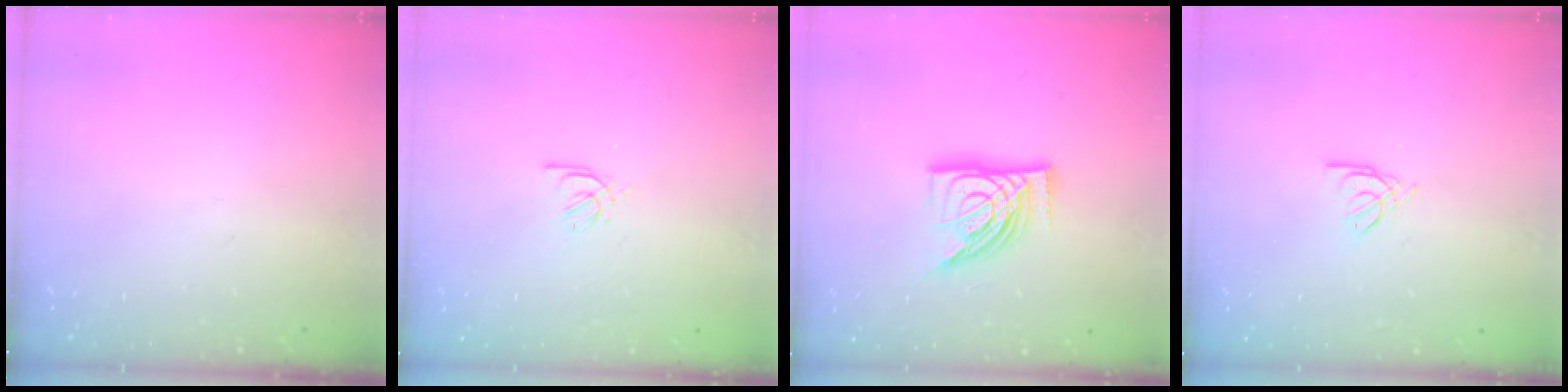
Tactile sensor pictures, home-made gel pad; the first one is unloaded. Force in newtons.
{"total": 2.4, "press": 2.3, "slide": 0.6}
{"total": 14.1, "press": 14.0, "slide": 1.8}
{"total": 2.5, "press": 2.5, "slide": 0.5}